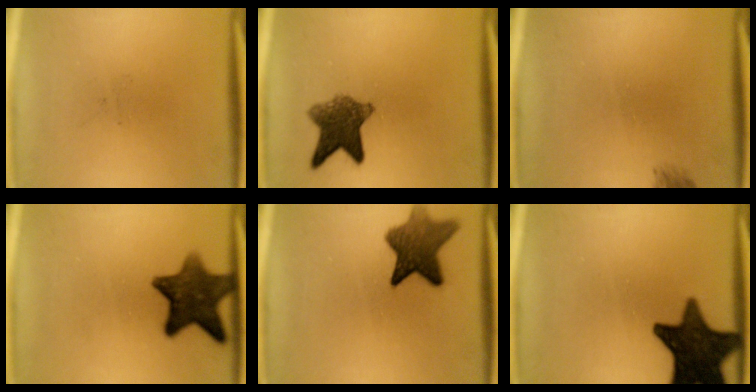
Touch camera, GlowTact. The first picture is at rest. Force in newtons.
{"total": 7.8}
{"total": 1.2}
{"total": 11.2}
{"total": 8.7}
{"total": 15.9}